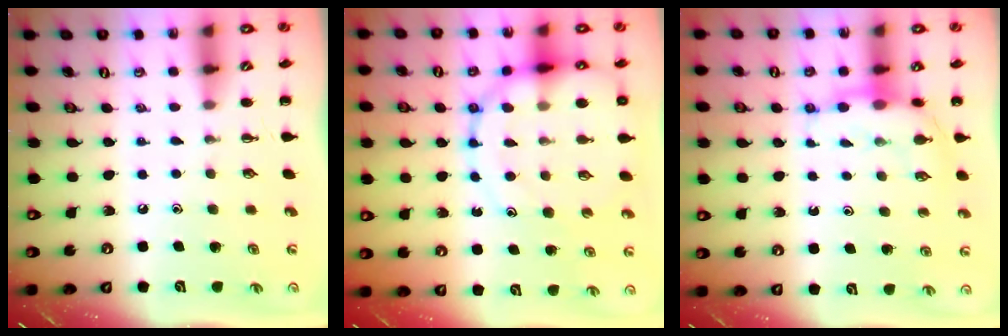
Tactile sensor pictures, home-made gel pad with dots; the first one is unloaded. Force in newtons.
{"total": 17.1, "press": 16.8, "slide": 3.2}
{"total": 7.7, "press": 7.6, "slide": 1.1}